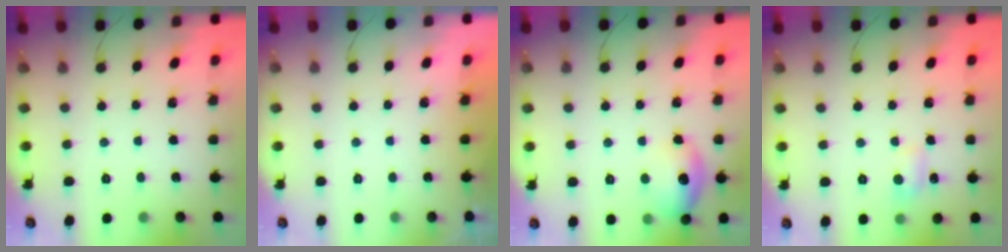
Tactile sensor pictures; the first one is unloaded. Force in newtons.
{"total": 0.6, "press": 0.2, "slide": 0.5}
{"total": 11.9, "press": 11.9, "slide": 1.2}
{"total": 6.8, "press": 6.6, "slide": 1.7}